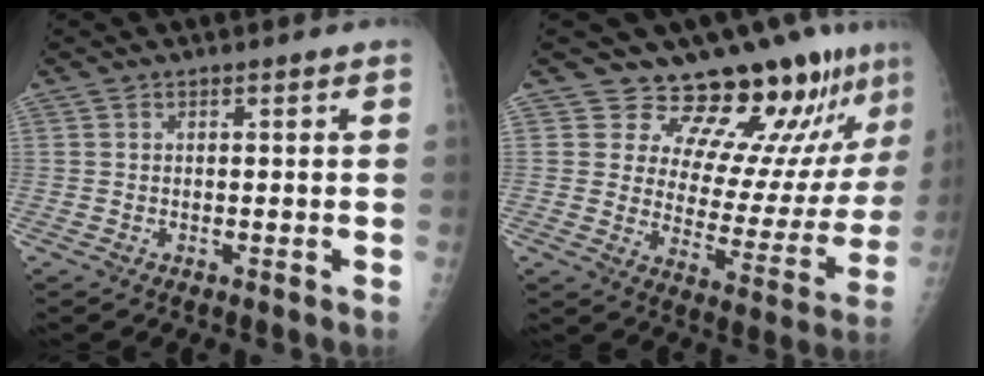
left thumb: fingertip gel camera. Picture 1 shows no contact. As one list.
[{"total": 17.2, "force": [14.5, 5.9, 7.1], "torque": [-0.043, -0.109, 0.192]}]